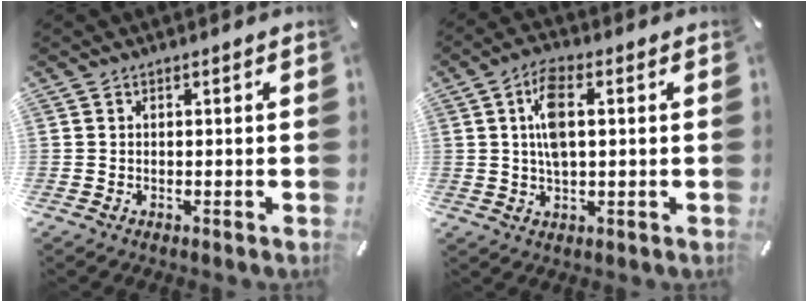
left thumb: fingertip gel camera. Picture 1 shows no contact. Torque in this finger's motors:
{"motor_torque": [0.32, 0.69, 0.88, -0.47, 0.11]}